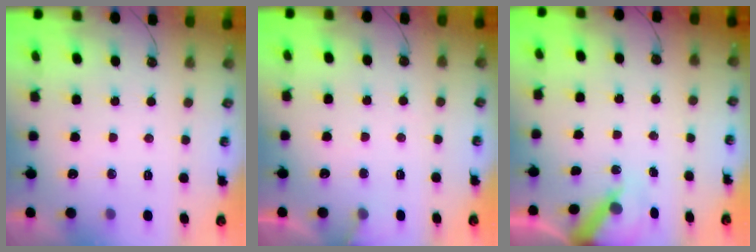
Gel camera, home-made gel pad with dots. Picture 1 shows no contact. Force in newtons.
{"total": 6.8, "press": 6.8, "slide": 0.4}
{"total": 6.4, "press": 6.4, "slide": 0.8}